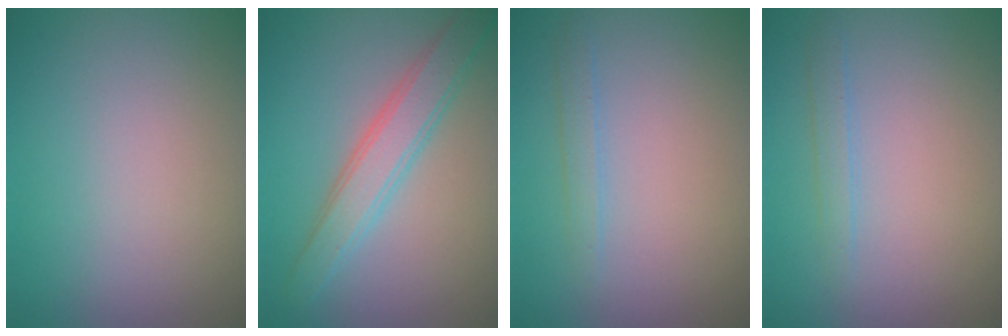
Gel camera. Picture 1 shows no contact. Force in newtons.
{"total": 3.9, "press": 3.9, "slide": 0.1}
{"total": 1.1, "press": 1.1, "slide": 0.0}
{"total": 1.1, "press": 1.1, "slide": 0.0}